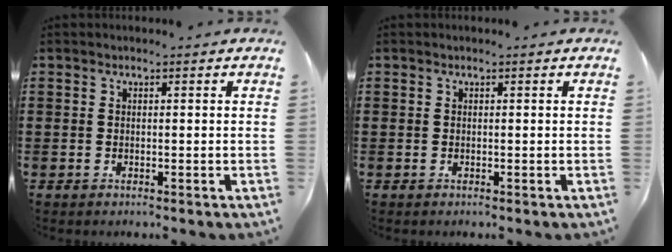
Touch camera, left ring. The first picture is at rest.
{"total": 0.0}